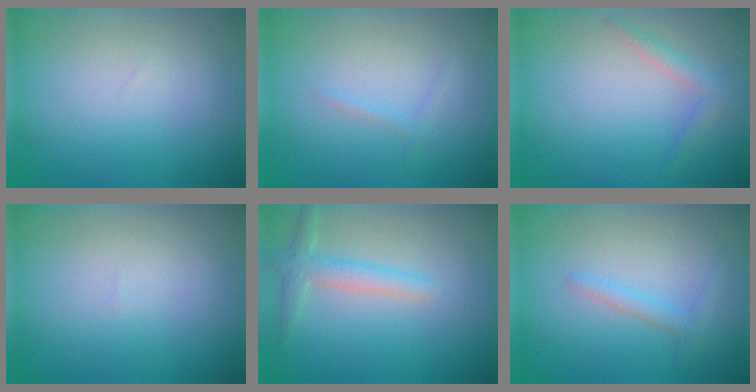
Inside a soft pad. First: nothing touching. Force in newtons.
{"total": 0.8, "press": 0.8, "slide": 0.0}
{"total": 1.5, "press": 1.5, "slide": 0.1}
{"total": 0.0}
{"total": 2.4, "press": 2.4, "slide": 0.1}
{"total": 1.4, "press": 1.4, "slide": 0.1}